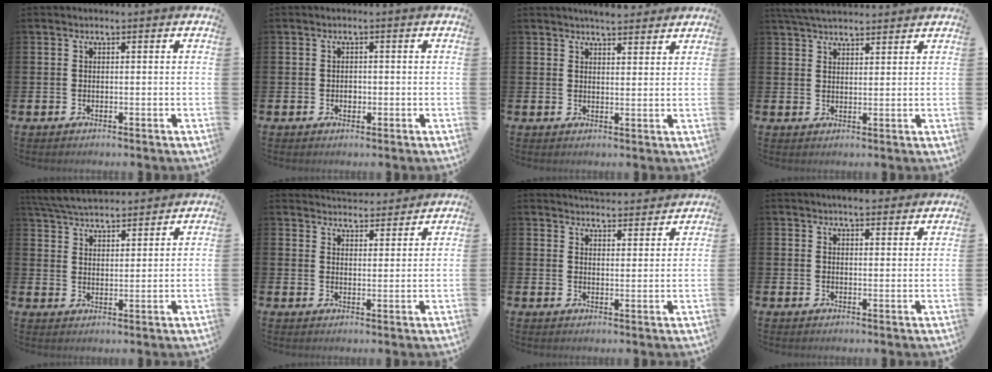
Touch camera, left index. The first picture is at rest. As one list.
[{"total": 1.0, "force": [-0.1, 0.8, 0.6], "torque": [-0.003, 0.002, -0.004]}, {"total": 3.9, "force": [3.8, 0.5, 0.4], "torque": [-0.005, -0.018, 0.068]}, {"total": 4.5, "force": [4.3, 0.8, 1.0], "torque": [-0.027, -0.014, 0.079]}, {"total": 5.3, "force": [5.2, 0.7, 0.6], "torque": [-0.033, -0.026, 0.094]}, {"total": 4.5, "force": [4.4, 0.7, -0.3], "torque": [-0.004, -0.026, 0.081]}, {"total": 4.7, "force": [4.6, 0.5, 0.0], "torque": [0.000, -0.030, 0.083]}, {"total": 3.3, "force": [3.2, 0.5, 0.4], "torque": [-0.012, -0.013, 0.059]}]